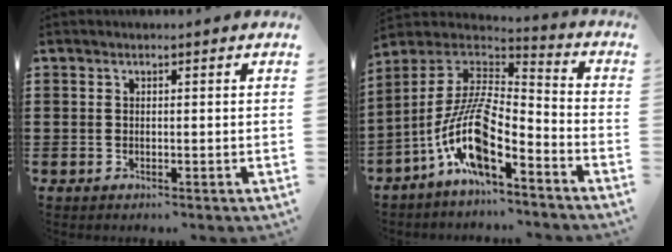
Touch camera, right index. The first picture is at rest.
{"total": 12.7, "force": [-6.7, 3.5, 10.1], "torque": [-0.232, -0.012, -0.142]}